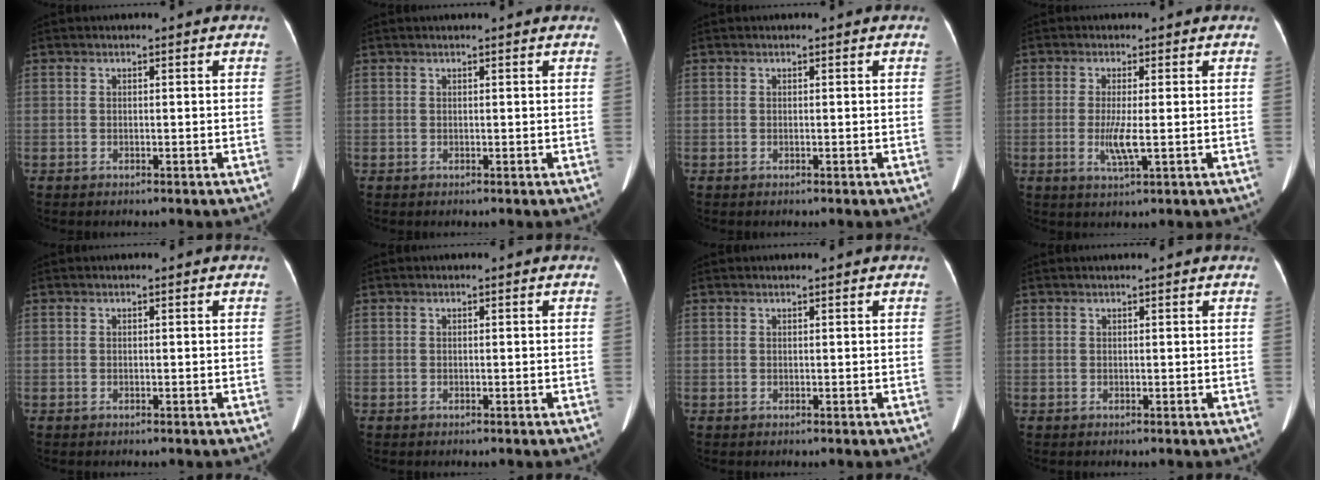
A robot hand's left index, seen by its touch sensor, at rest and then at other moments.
{"total": 3.7, "force": [3.3, 0.2, 1.5], "torque": [-0.019, 0.027, 0.038]}
{"total": 0.0}
{"total": 3.7, "force": [-0.4, 0.2, 3.7], "torque": [-0.081, -0.009, -0.005]}
{"total": 0.0}
{"total": 0.0}
{"total": 0.6, "force": [0.6, 0.0, 0.1], "torque": [-0.008, 0.005, 0.012]}
{"total": 3.5, "force": [3.1, 0.1, 1.5], "torque": [-0.018, 0.026, 0.038]}